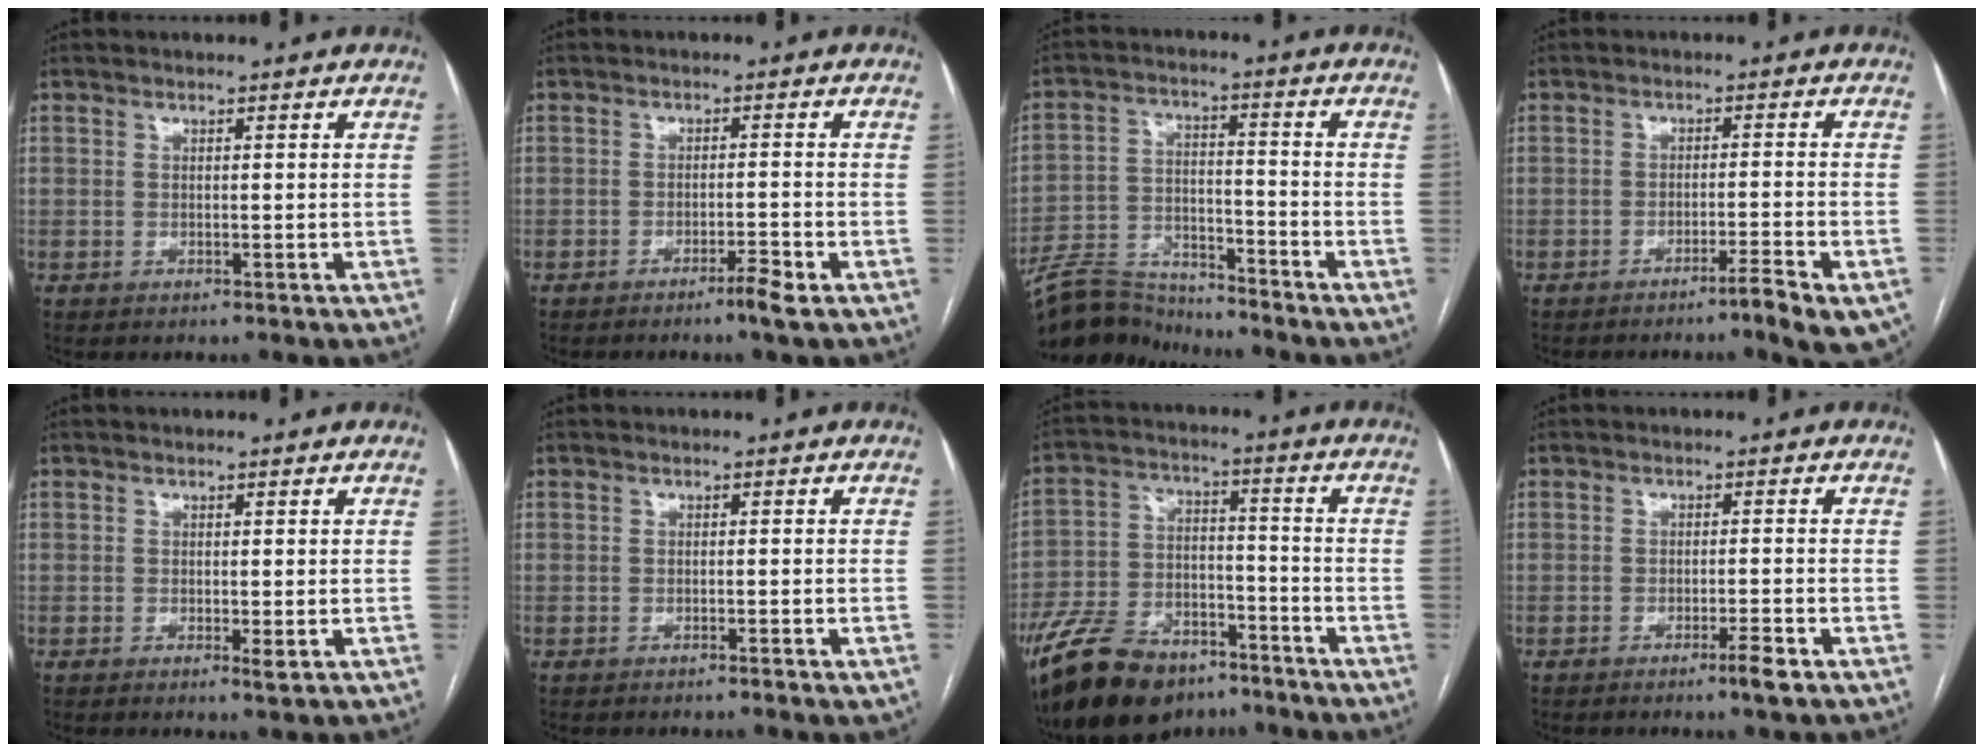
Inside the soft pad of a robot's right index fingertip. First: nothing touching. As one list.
[{"total": 2.6, "force": [-1.8, -0.4, 1.8], "torque": [-0.031, -0.002, -0.032]}, {"total": 9.8, "force": [-9.6, 1.6, 0.1], "torque": [-0.006, 0.016, -0.178]}, {"total": 6.1, "force": [-4.1, 0.0, 4.6], "torque": [-0.049, -0.005, -0.059]}, {"total": 1.1, "force": [-0.3, 0.1, 1.1], "torque": [-0.012, -0.002, -0.003]}, {"total": 1.6, "force": [-1.2, 0.0, 1.2], "torque": [-0.013, -0.001, -0.013]}, {"total": 15.7, "force": [-11.7, 7.6, 7.1], "torque": [-0.136, 0.016, -0.197]}, {"total": 2.5, "force": [-1.7, -0.3, 1.8], "torque": [-0.030, -0.003, -0.026]}]